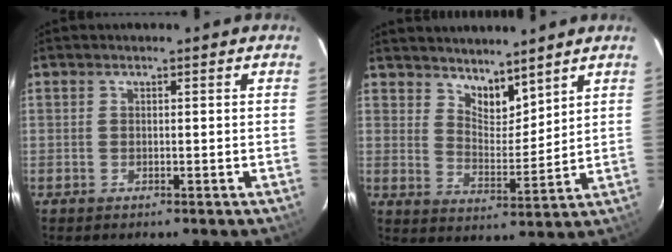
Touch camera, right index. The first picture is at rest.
{"total": 6.9, "force": [5.9, 2.6, 2.6], "torque": [-0.031, -0.004, 0.106]}